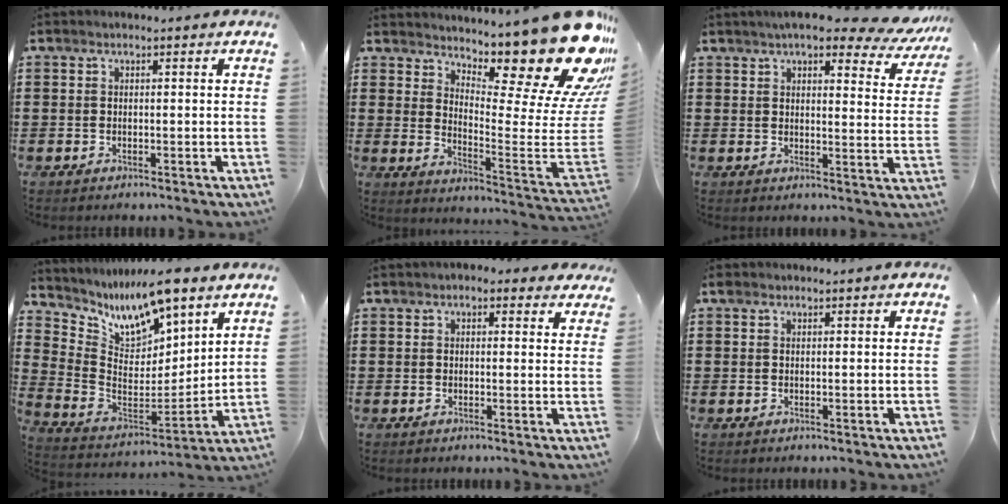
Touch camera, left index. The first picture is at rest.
{"total": 17.0, "force": [12.5, 3.2, 11.0], "torque": [-0.149, -0.108, 0.201]}
{"total": 7.1, "force": [6.1, 1.4, 3.3], "torque": [-0.066, -0.021, 0.107]}
{"total": 8.9, "force": [7.9, 3.0, 2.8], "torque": [-0.088, -0.051, 0.142]}
{"total": 2.3, "force": [1.7, 1.4, 0.4], "torque": [-0.009, 0.004, 0.029]}
{"total": 0.7, "force": [0.4, 0.6, 0.2], "torque": [-0.007, 0.005, 0.008]}